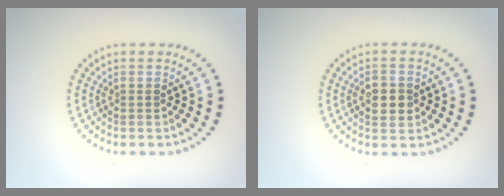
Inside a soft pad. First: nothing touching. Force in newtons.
{"total": 2.8, "press": 2.8, "slide": 0.1}